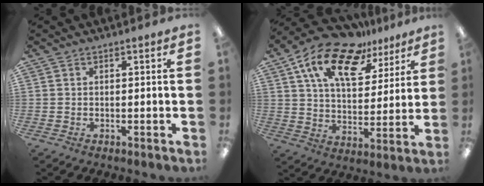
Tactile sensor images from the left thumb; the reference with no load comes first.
{"total": 18.2, "force": [11.7, 8.9, 10.7], "torque": [-0.194, -0.059, 0.206]}